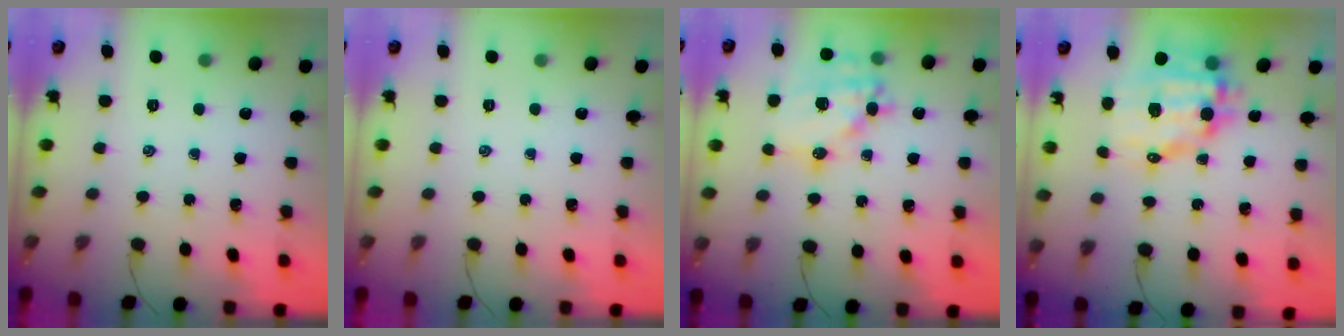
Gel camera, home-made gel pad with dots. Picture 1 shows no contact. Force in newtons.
{"total": 0.0}
{"total": 19.0, "press": 18.6, "slide": 3.7}
{"total": 12.8, "press": 12.5, "slide": 2.7}